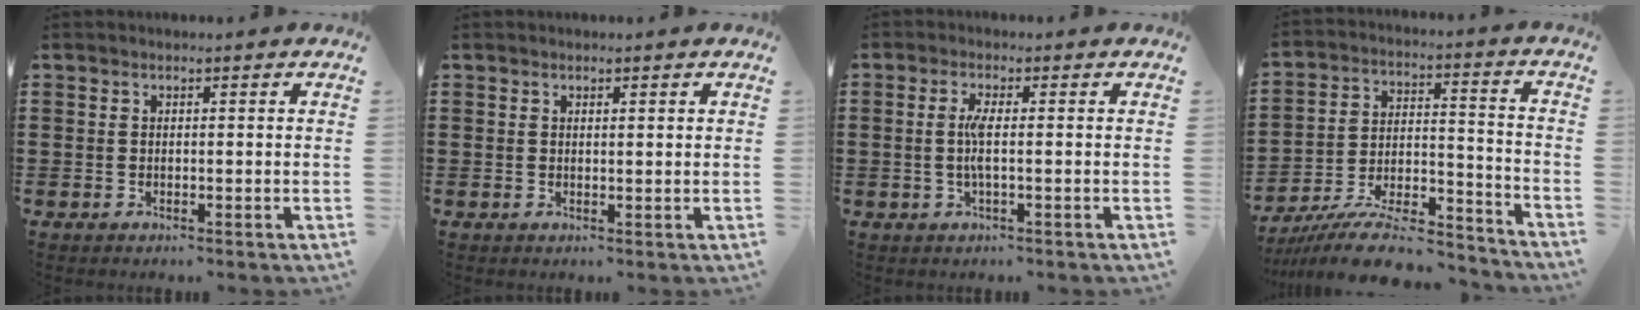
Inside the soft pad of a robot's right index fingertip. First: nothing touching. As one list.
[{"total": 0.6, "force": [0.4, 0.1, 0.4], "torque": [-0.009, 0.000, 0.008]}, {"total": 3.2, "force": [-0.3, 0.3, 3.1], "torque": [-0.067, -0.006, -0.009]}, {"total": 11.8, "force": [-10.3, 2.6, 5.1], "torque": [-0.073, 0.037, -0.195]}]